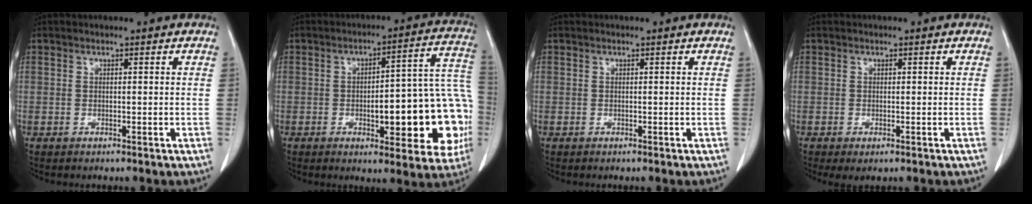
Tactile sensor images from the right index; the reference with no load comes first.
{"total": 19.4, "force": [-4.0, 5.3, 18.2], "torque": [-0.155, 0.046, -0.034]}
{"total": 0.0}
{"total": 2.1, "force": [-1.0, 0.8, 1.6], "torque": [-0.022, -0.004, -0.011]}